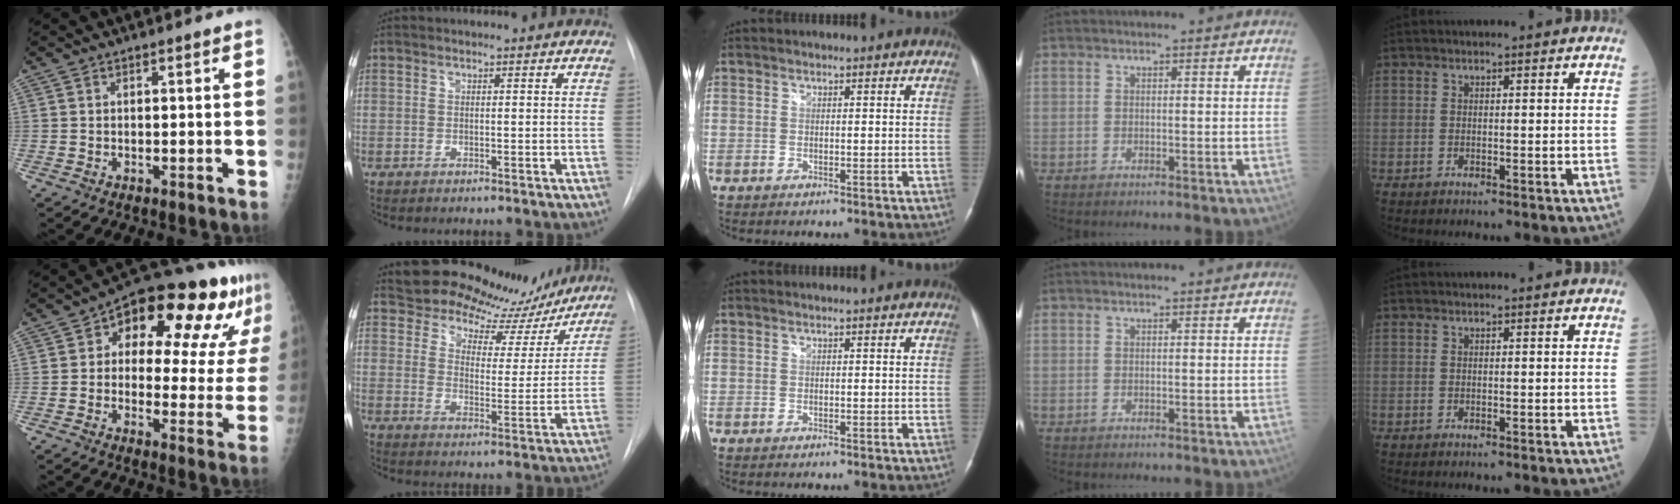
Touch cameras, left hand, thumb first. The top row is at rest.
{"thumb": {"total": 21.2, "force": [9.4, 10.1, 16.2], "torque": [-0.175, 0.011, 0.129]}, "index": {"total": 14.4, "force": [13.2, 5.3, 2.3], "torque": [-0.012, -0.027, 0.156]}}